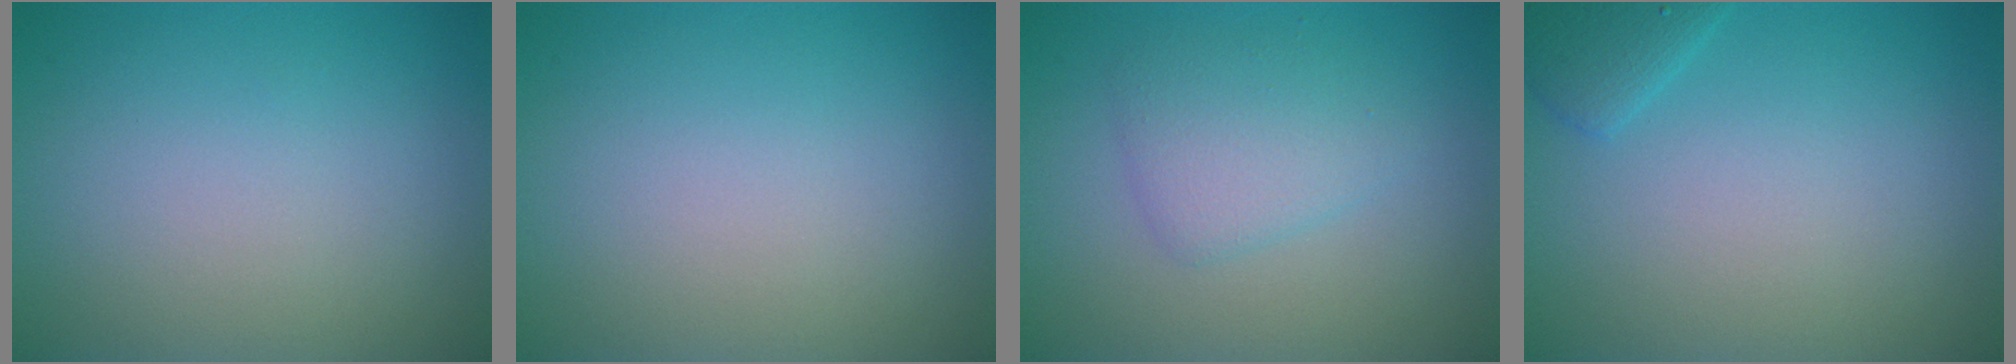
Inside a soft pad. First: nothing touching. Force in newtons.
{"total": 0.0}
{"total": 2.7, "press": 2.7, "slide": 0.1}
{"total": 1.8, "press": 1.8, "slide": 0.1}